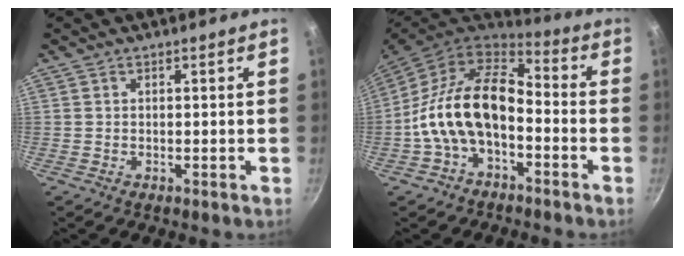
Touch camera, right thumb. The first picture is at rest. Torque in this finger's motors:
{"motor_torque": [2.56, 2.44, 1.88, -0.89, 0.21]}